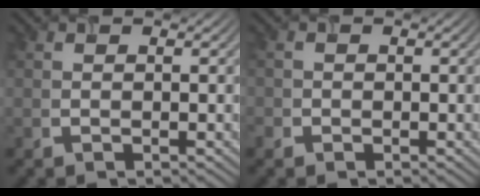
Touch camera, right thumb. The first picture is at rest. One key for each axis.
{"total": 1.2, "fx": -0.5, "fy": 1.1, "fz": 0.0, "tx": 0.005, "ty": -0.003, "tz": -0.014}